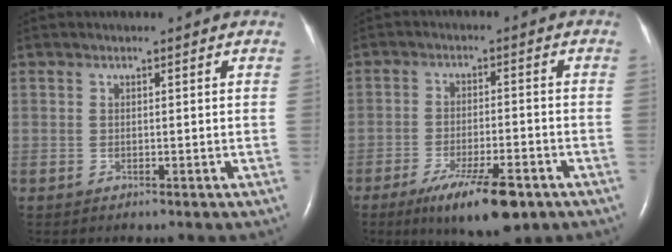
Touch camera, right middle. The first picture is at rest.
{"total": 10.6, "force": [-6.6, 2.1, 8.0], "torque": [-0.137, -0.019, -0.101]}